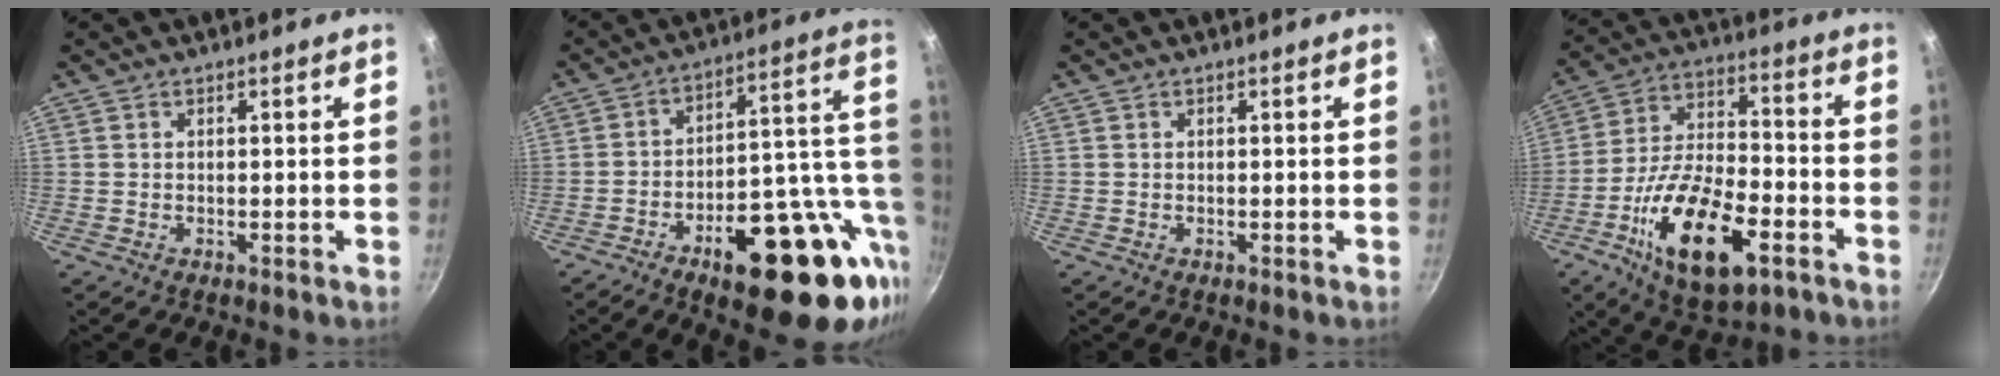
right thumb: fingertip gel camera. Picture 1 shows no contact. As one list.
[{"total": 24.6, "force": [-7.9, 11.3, 20.4], "torque": [-0.227, 0.036, -0.100]}, {"total": 0.0}, {"total": 20.4, "force": [-8.7, 9.1, 16.1], "torque": [-0.280, 0.029, -0.153]}]